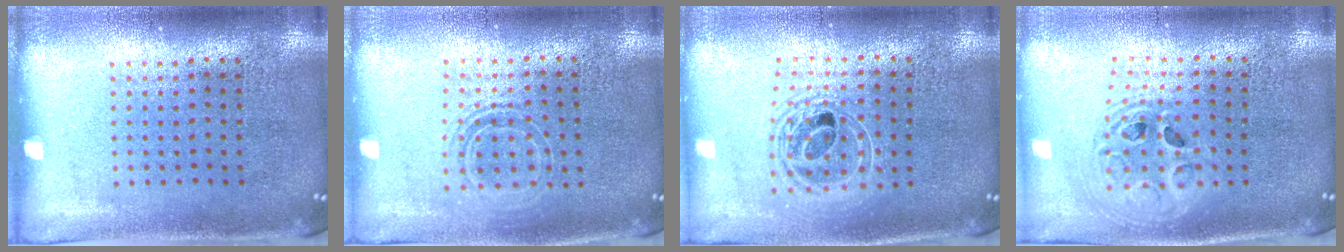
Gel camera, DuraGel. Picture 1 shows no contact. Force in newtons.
{"total": 1.5, "press": 1.2, "slide": 0.9}
{"total": 1.7, "press": 1.4, "slide": 1.0}
{"total": 2.0, "press": 1.6, "slide": 1.2}